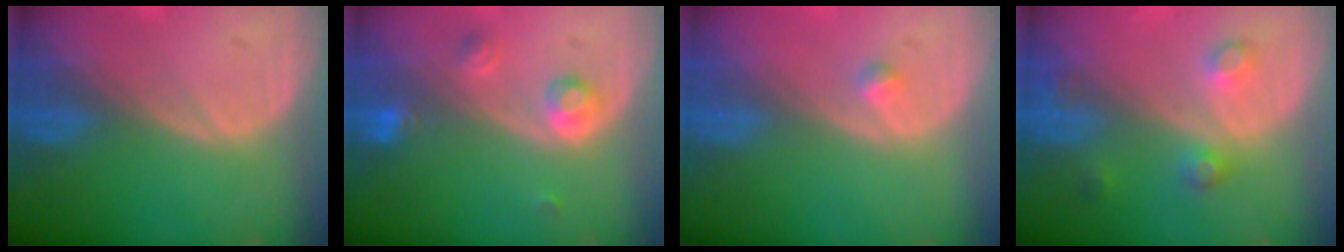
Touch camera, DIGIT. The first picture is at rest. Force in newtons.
{"total": 3.6, "press": 3.3, "slide": 1.5}
{"total": 0.8, "press": 0.8, "slide": 0.1}
{"total": 3.8, "press": 3.5, "slide": 1.4}